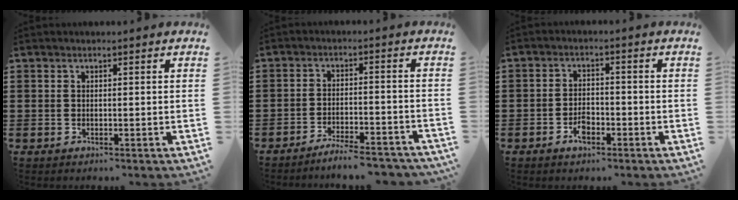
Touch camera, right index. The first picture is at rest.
{"total": 4.7, "force": [-4.5, 0.0, 1.6], "torque": [-0.026, -0.002, -0.086]}
{"total": 3.1, "force": [-1.7, 1.6, 2.0], "torque": [-0.035, 0.005, -0.032]}